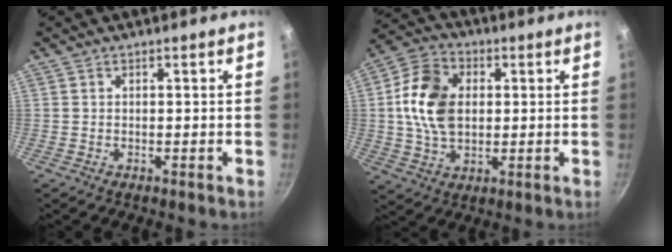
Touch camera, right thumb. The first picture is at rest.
{"total": 13.4, "force": [1.4, 9.2, 9.6], "torque": [-0.158, 0.007, 0.015]}